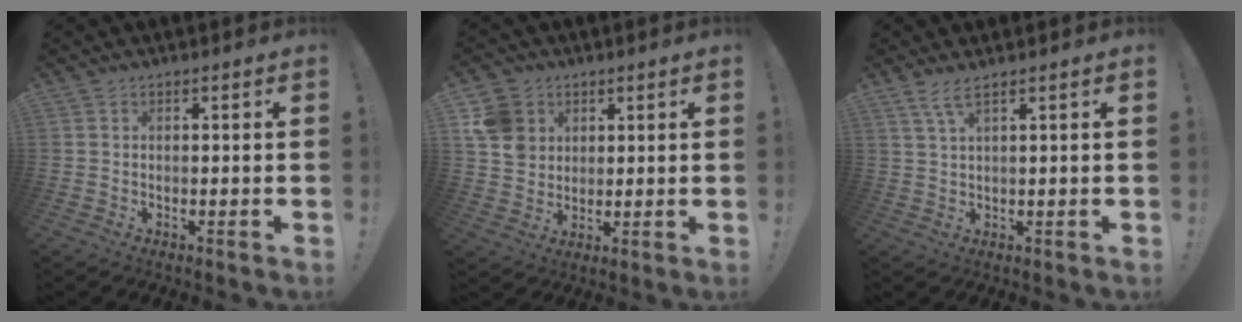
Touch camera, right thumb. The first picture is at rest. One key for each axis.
{"total": 9.9, "fx": 3.9, "fy": 8.3, "fz": 3.7, "tx": -0.058, "ty": -0.014, "tz": 0.082}
{"total": 3.9, "fx": 2.6, "fy": 0.2, "fz": 2.9, "tx": -0.066, "ty": -0.005, "tz": 0.047}